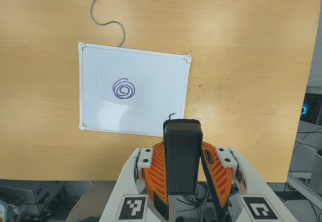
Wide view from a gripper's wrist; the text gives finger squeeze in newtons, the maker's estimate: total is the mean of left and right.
{"total": 4.4, "left": 3.3, "right": 5.5}